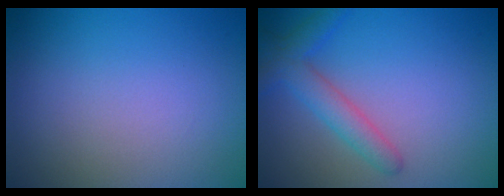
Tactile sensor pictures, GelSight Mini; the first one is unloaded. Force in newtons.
{"total": 3.0, "press": 3.0, "slide": 0.2}